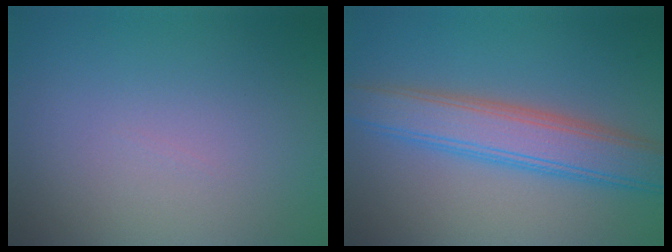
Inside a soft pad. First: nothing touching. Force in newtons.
{"total": 5.9, "press": 5.9, "slide": 0.4}